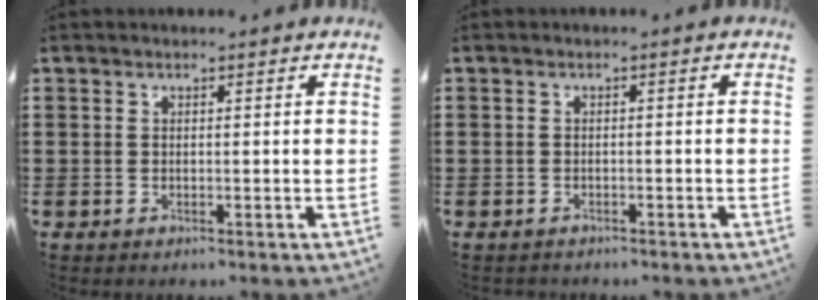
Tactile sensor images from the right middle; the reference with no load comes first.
{"total": 0.6, "force": [-0.6, 0.1, 0.0], "torque": [-0.002, -0.001, -0.012]}